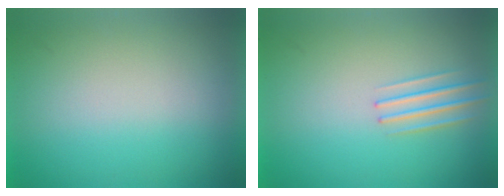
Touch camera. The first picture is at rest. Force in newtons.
{"total": 1.9}